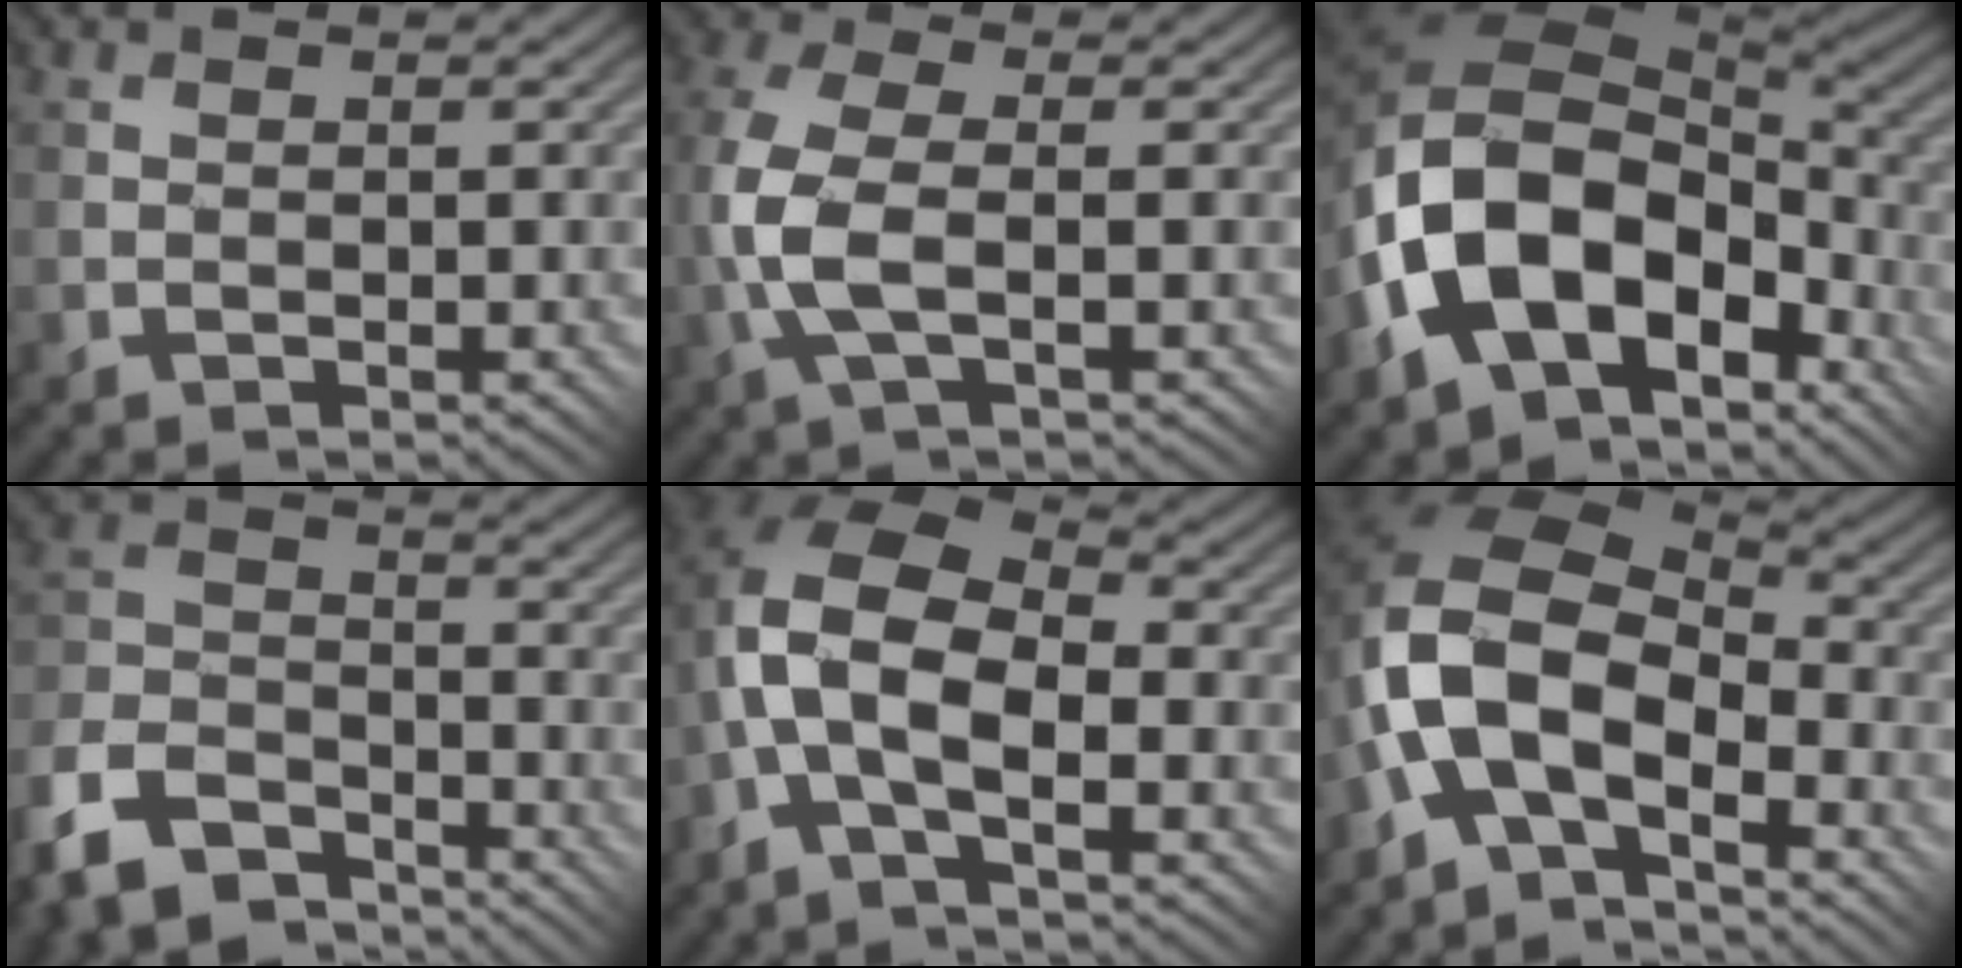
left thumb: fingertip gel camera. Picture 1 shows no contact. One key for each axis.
{"total": 7.5, "fx": -1.4, "fy": 3.3, "fz": 6.6, "tx": -0.169, "ty": 0.007, "tz": -0.036}
{"total": 16.1, "fx": -5.3, "fy": 10.4, "fz": 11.1, "tx": -0.232, "ty": -0.011, "tz": -0.096}
{"total": 10.8, "fx": -8.2, "fy": 5.2, "fz": 4.6, "tx": -0.117, "ty": -0.016, "tz": -0.169}
{"total": 11.5, "fx": -2.3, "fy": 6.2, "fz": 9.4, "tx": -0.196, "ty": 0.003, "tz": -0.048}
{"total": 12.9, "fx": -4.0, "fy": 7.8, "fz": 9.5, "tx": -0.204, "ty": -0.009, "tz": -0.081}